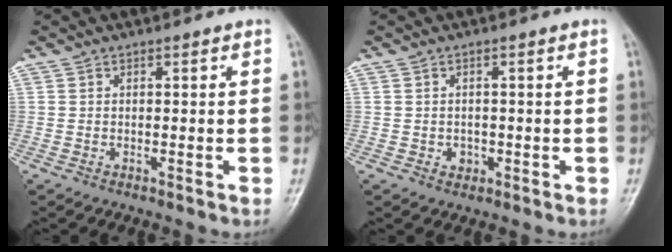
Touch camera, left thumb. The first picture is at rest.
{"total": 1.9, "force": [-0.5, 1.6, 0.8], "torque": [-0.004, 0.004, -0.004]}